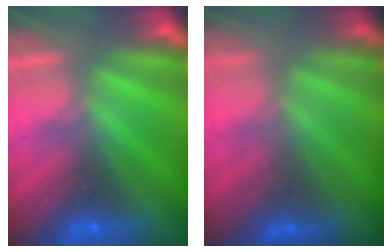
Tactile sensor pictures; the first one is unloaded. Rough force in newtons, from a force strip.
{"total": 1.2}